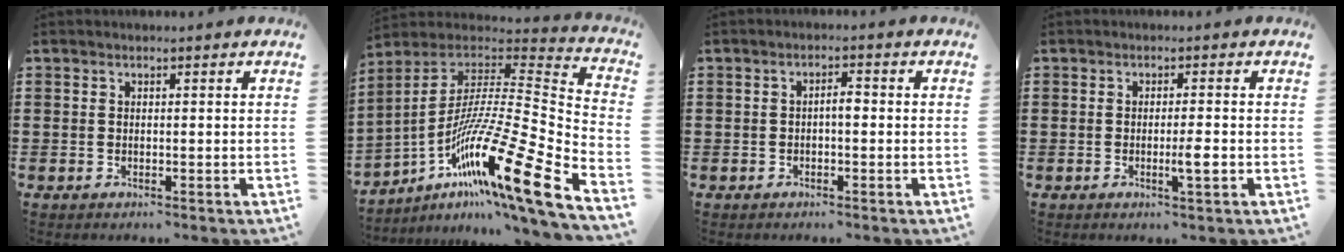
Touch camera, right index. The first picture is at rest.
{"total": 19.2, "force": [-10.0, 1.9, 16.3], "torque": [-0.299, -0.008, -0.187]}
{"total": 2.0, "force": [-0.4, 0.7, 1.9], "torque": [-0.036, 0.004, -0.009]}
{"total": 3.2, "force": [-0.9, 0.3, 3.0], "torque": [-0.058, -0.007, -0.019]}